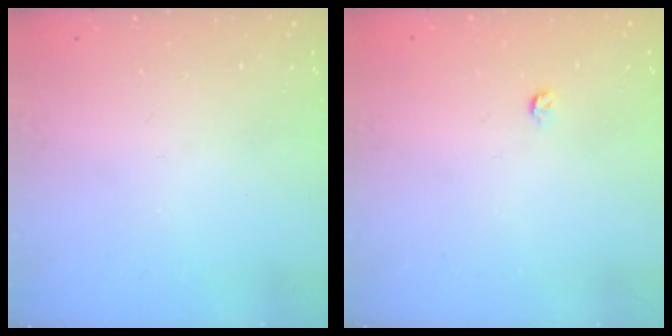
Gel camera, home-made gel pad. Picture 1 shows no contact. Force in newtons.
{"total": 3.2, "press": 3.2, "slide": 0.4}